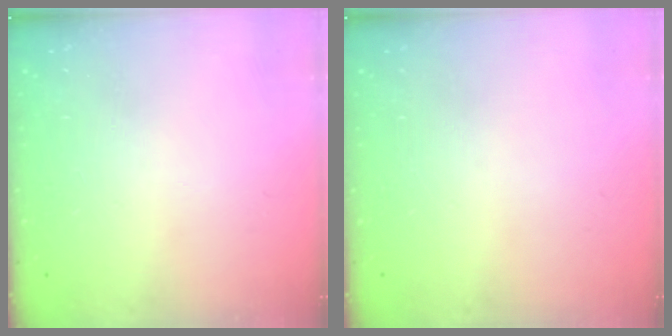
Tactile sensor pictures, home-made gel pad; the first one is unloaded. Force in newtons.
{"total": 0.0}